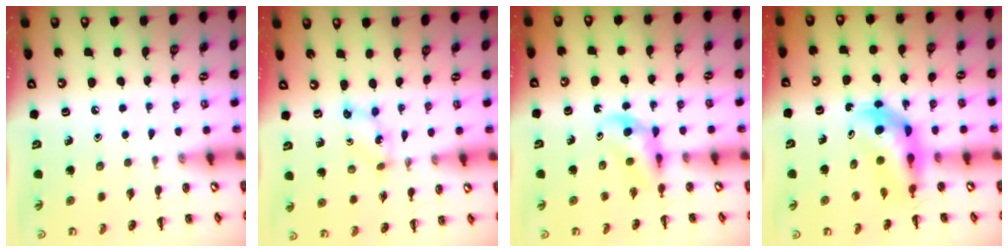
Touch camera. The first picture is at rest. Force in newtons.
{"total": 1.8, "press": 1.8, "slide": 0.3}
{"total": 3.2, "press": 3.0, "slide": 1.0}
{"total": 6.1, "press": 6.0, "slide": 0.9}